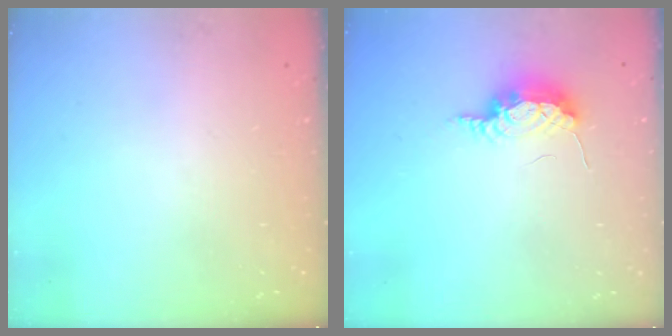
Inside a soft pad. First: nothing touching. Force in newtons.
{"total": 8.7, "press": 7.8, "slide": 4.0}